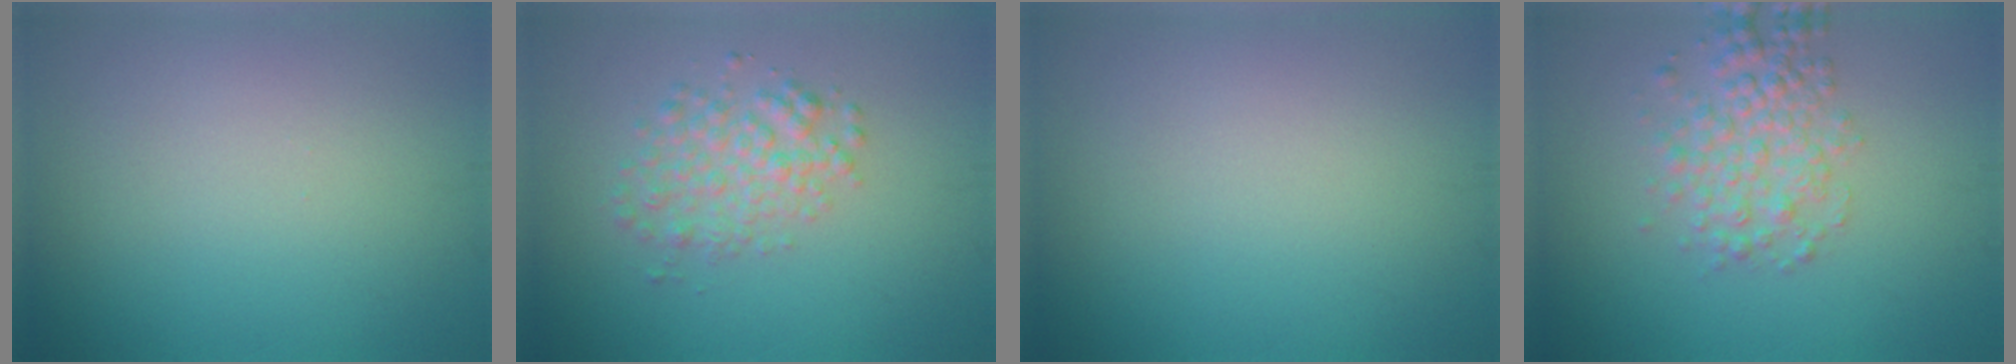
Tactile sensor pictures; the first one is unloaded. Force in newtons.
{"total": 3.1, "press": 3.1, "slide": 0.1}
{"total": 0.0}
{"total": 3.7, "press": 3.7, "slide": 0.1}